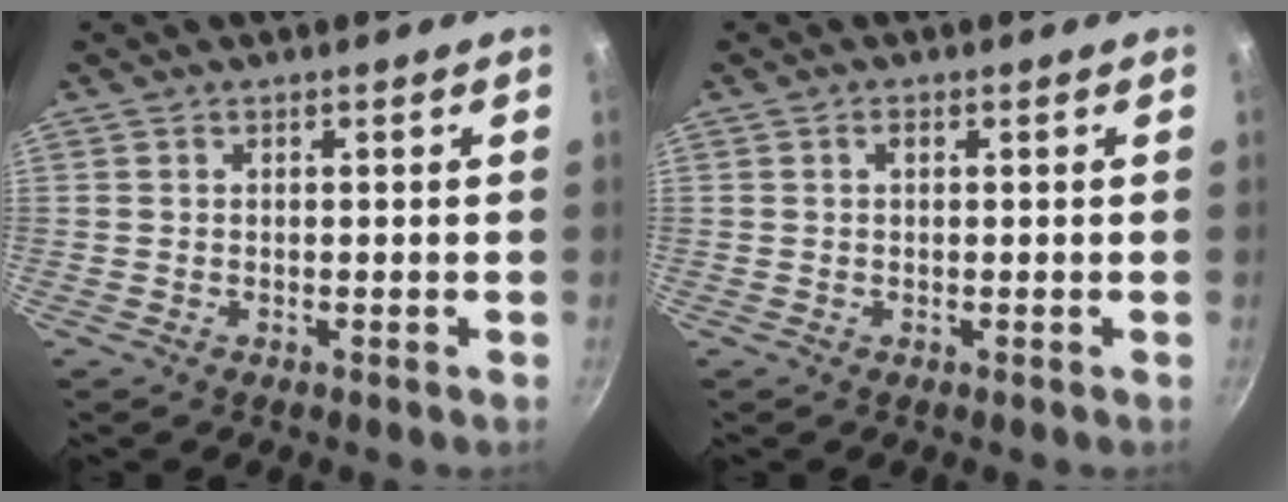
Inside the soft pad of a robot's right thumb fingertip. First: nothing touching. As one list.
[{"total": 1.0, "force": [0.3, 0.6, 0.8], "torque": [-0.015, 0.004, 0.004]}]